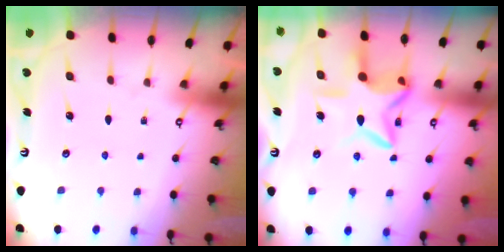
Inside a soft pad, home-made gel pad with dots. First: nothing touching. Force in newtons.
{"total": 11.2, "press": 11.1, "slide": 1.5}